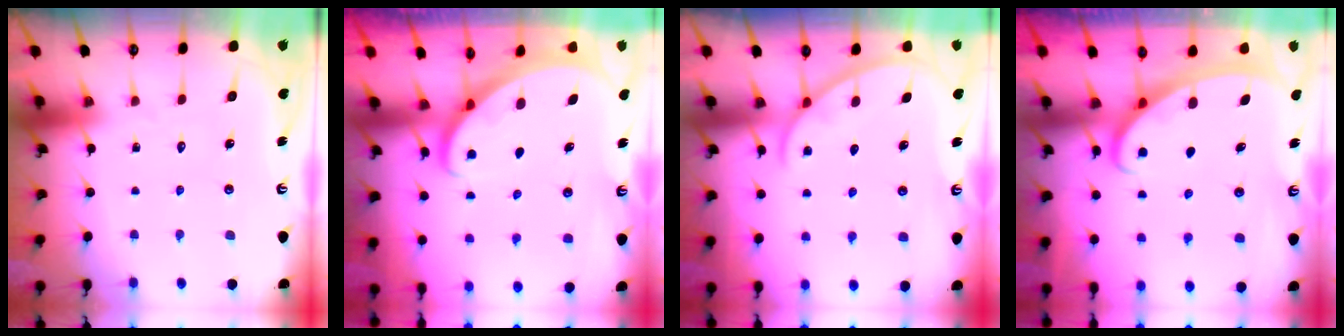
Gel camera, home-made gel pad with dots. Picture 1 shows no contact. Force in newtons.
{"total": 2.6, "press": 2.6, "slide": 0.3}
{"total": 1.8, "press": 1.8, "slide": 0.2}
{"total": 2.7, "press": 2.7, "slide": 0.3}